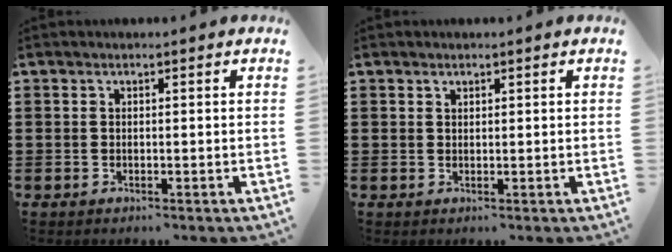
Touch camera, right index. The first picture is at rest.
{"total": 0.7, "force": [0.6, 0.5, 0.1], "torque": [-0.003, 0.002, 0.011]}